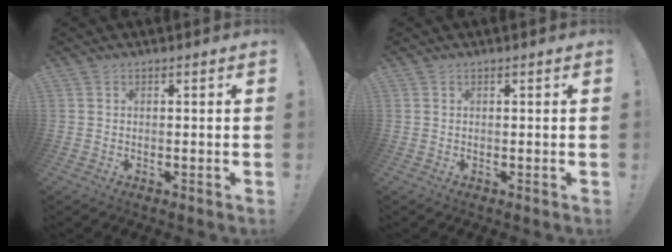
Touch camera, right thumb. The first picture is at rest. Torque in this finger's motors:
{"motor_torque": [-0.13, 0.16, 0.04, -0.03, 0.00]}